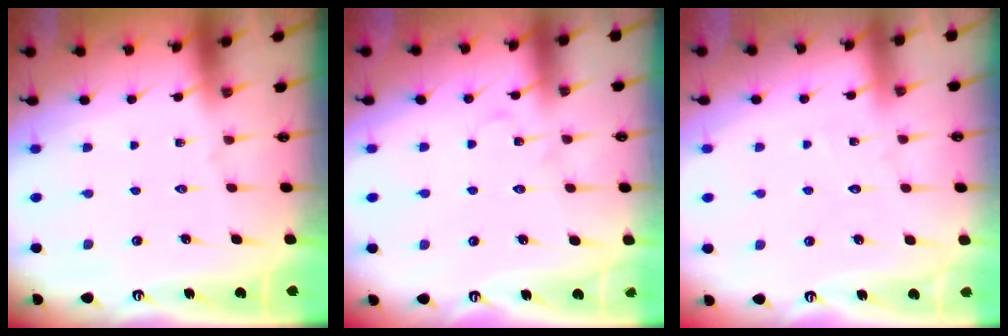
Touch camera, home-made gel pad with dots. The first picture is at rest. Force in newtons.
{"total": 6.6, "press": 6.6, "slide": 0.4}
{"total": 3.4, "press": 3.4, "slide": 0.3}